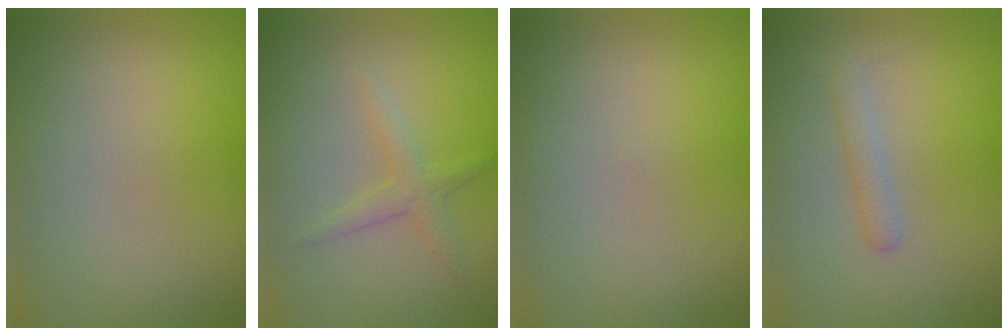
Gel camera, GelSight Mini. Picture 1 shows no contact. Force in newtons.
{"total": 1.8, "press": 1.8, "slide": 0.1}
{"total": 0.0}
{"total": 1.6, "press": 1.6, "slide": 0.0}